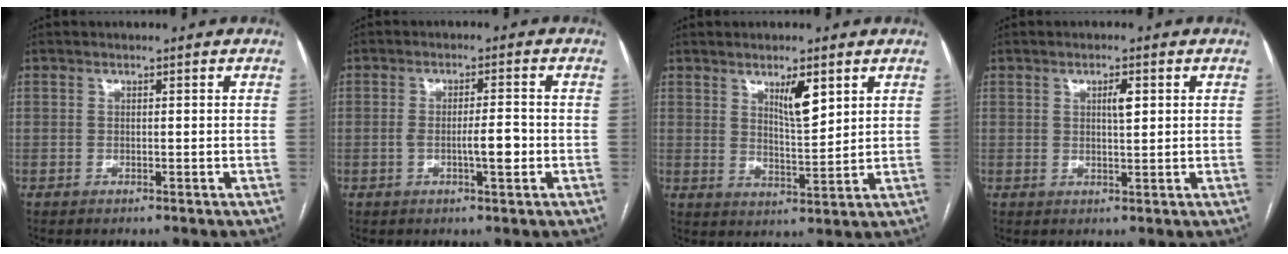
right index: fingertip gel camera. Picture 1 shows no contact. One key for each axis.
{"total": 4.1, "fx": -1.1, "fy": 0.5, "fz": 3.9, "tx": -0.065, "ty": 0.002, "tz": -0.016}
{"total": 5.4, "fx": 2.9, "fy": 1.2, "fz": 4.4, "tx": -0.078, "ty": -0.006, "tz": 0.054}
{"total": 2.3, "fx": 0.7, "fy": 0.6, "fz": 2.1, "tx": -0.035, "ty": 0.000, "tz": 0.012}